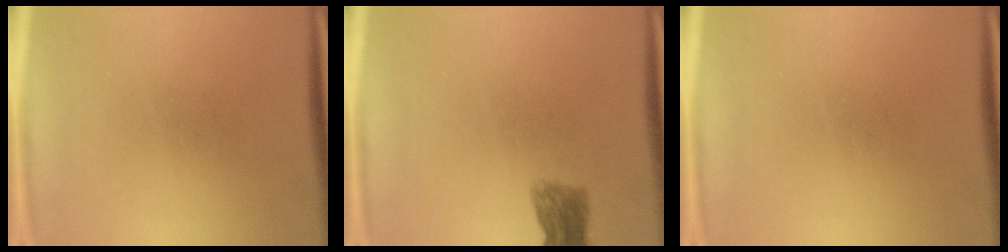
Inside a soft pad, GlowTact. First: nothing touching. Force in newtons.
{"total": 2.9}
{"total": 0.0}